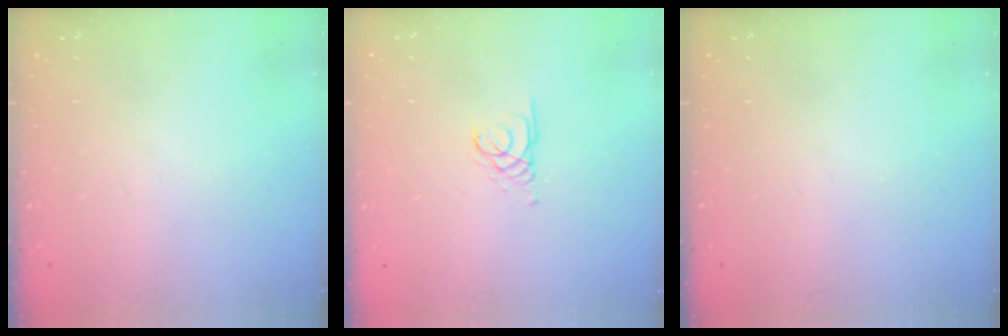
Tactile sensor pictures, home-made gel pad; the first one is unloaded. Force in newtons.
{"total": 1.4, "press": 1.3, "slide": 0.1}
{"total": 0.0}